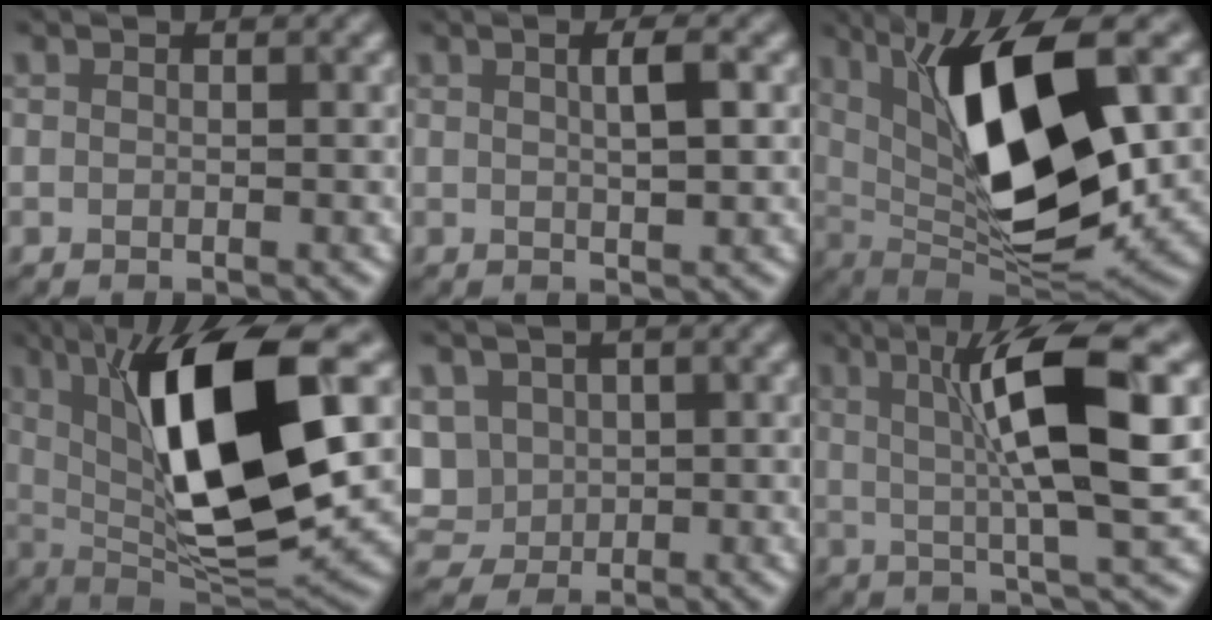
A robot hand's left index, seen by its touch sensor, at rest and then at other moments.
{"total": 2.1, "force": [0.2, 0.5, 2.0], "torque": [-0.024, 0.001, 0.007]}
{"total": 13.3, "force": [2.8, 4.9, 12.0], "torque": [-0.185, -0.001, 0.046]}
{"total": 13.8, "force": [2.8, 4.3, 12.8], "torque": [-0.198, -0.008, 0.048]}
{"total": 6.8, "force": [0.1, 5.9, 3.4], "torque": [-0.084, 0.013, -0.007]}
{"total": 8.8, "force": [1.5, 1.6, 8.6], "torque": [-0.126, 0.001, 0.030]}